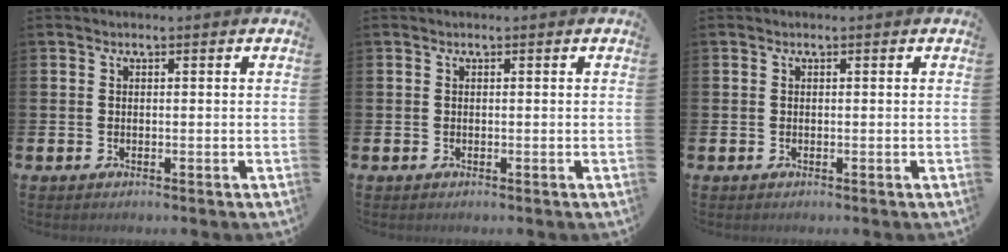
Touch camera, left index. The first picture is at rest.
{"total": 0.0}
{"total": 0.0}